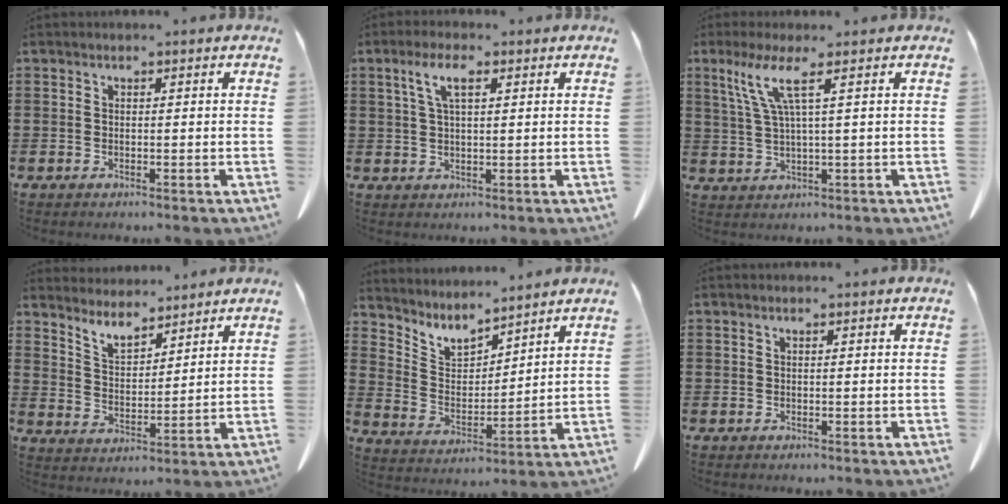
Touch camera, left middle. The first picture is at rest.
{"total": 4.9, "force": [2.1, 1.5, 4.1], "torque": [-0.090, 0.008, 0.035]}
{"total": 6.1, "force": [2.7, 0.0, 5.5], "torque": [-0.131, -0.009, 0.040]}
{"total": 5.3, "force": [5.0, 1.3, 1.2], "torque": [-0.042, -0.026, 0.090]}
{"total": 4.9, "force": [4.6, 1.6, 0.6], "torque": [-0.040, -0.034, 0.079]}
{"total": 0.0}